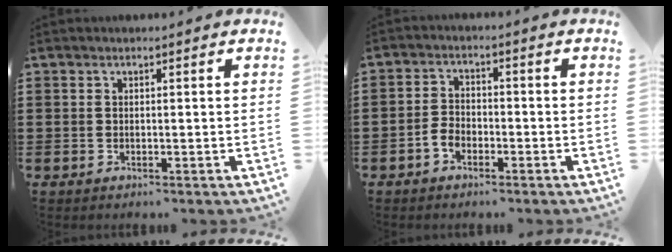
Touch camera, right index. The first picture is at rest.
{"total": 2.8, "force": [-1.7, 1.7, 1.4], "torque": [-0.036, 0.003, -0.036]}